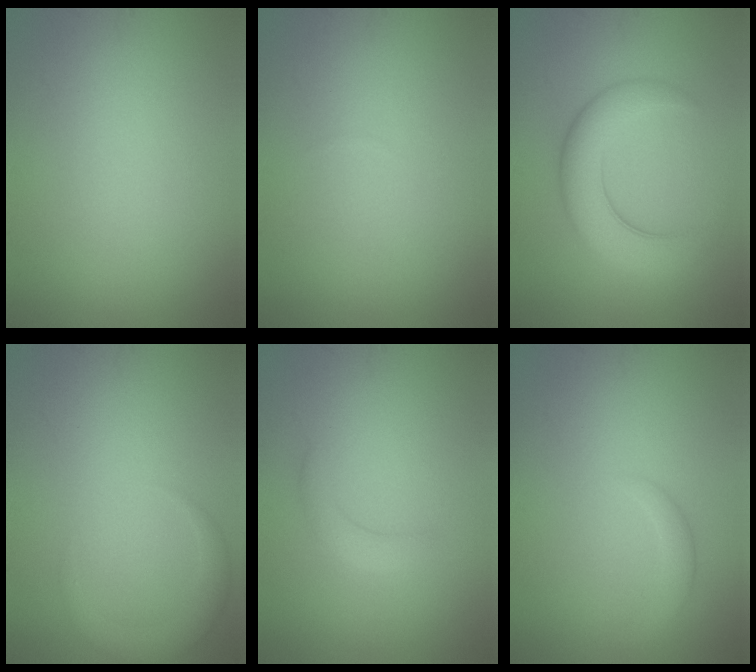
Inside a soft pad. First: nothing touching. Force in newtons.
{"total": 0.0}
{"total": 5.5, "press": 5.5, "slide": 0.3}
{"total": 2.7, "press": 2.7, "slide": 0.2}
{"total": 1.6, "press": 1.6, "slide": 0.2}
{"total": 1.5, "press": 1.5, "slide": 0.1}